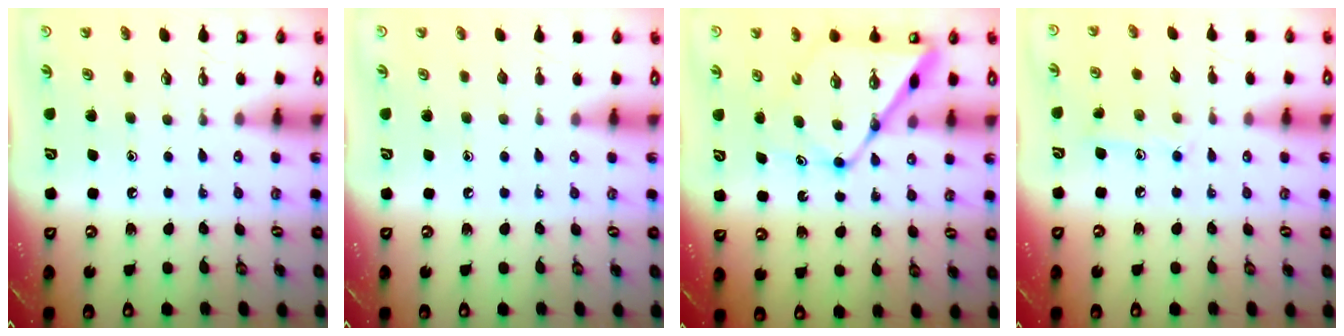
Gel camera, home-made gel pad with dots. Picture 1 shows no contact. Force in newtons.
{"total": 0.5, "press": 0.5, "slide": 0.1}
{"total": 12.6, "press": 12.6, "slide": 1.1}
{"total": 7.7, "press": 7.7, "slide": 0.4}